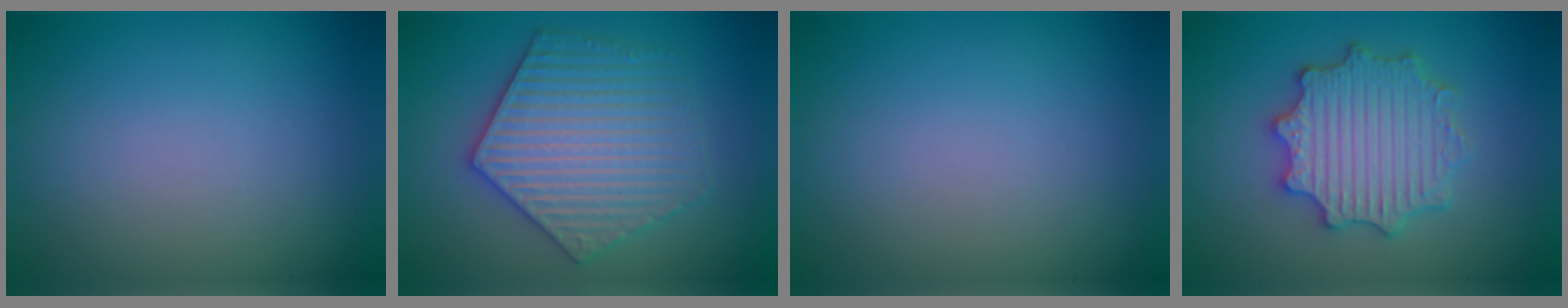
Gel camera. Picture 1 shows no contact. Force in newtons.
{"total": 6.1, "press": 6.1, "slide": 0.8}
{"total": 0.0}
{"total": 5.6, "press": 5.5, "slide": 1.0}